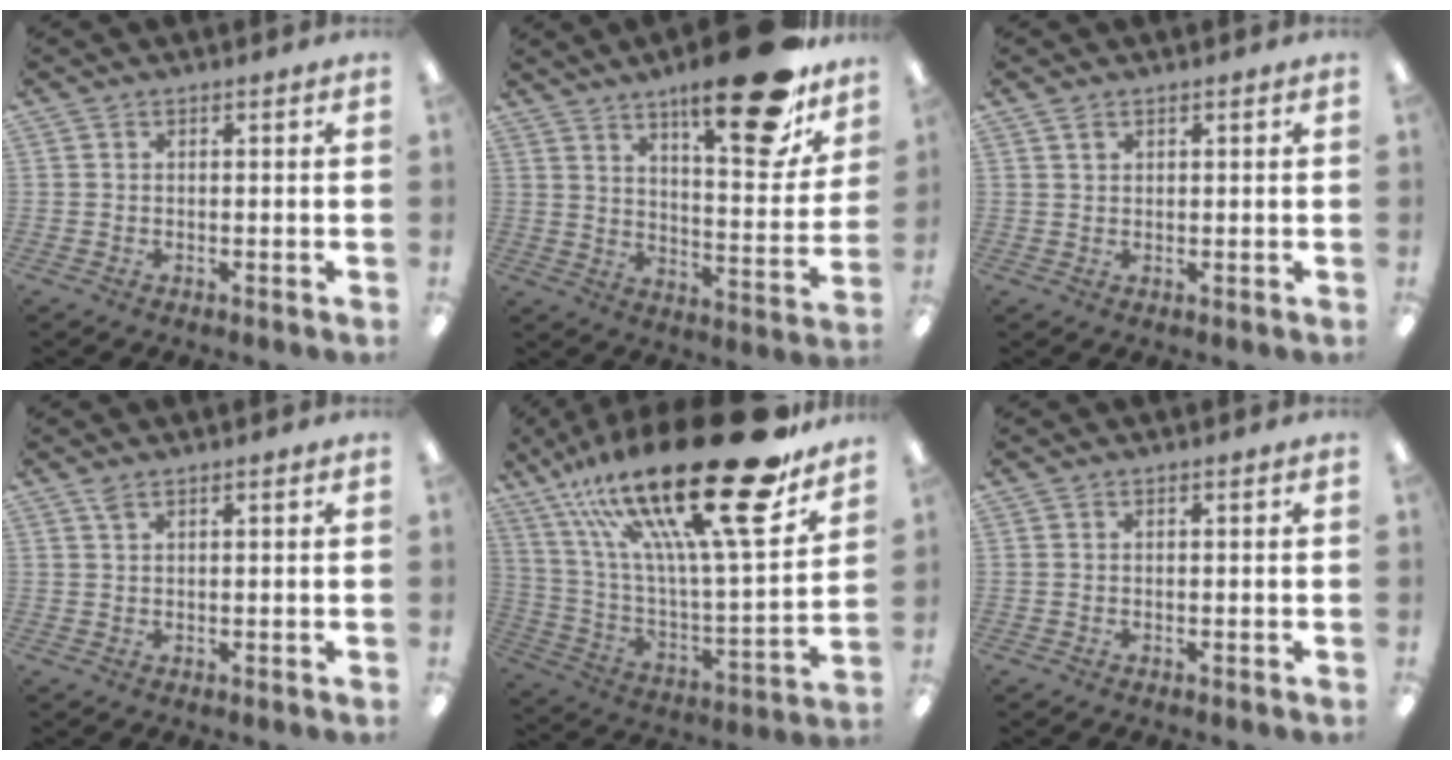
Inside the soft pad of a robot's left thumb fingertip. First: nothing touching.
{"total": 23.0, "force": [15.6, 7.4, 15.2], "torque": [-0.204, -0.103, 0.246]}
{"total": 1.7, "force": [1.1, 1.0, 0.7], "torque": [-0.007, -0.003, 0.020]}
{"total": 1.7, "force": [1.1, 0.5, 1.1], "torque": [-0.025, 0.002, 0.020]}
{"total": 32.9, "force": [20.6, 8.2, 24.3], "torque": [-0.430, -0.129, 0.337]}
{"total": 0.0}